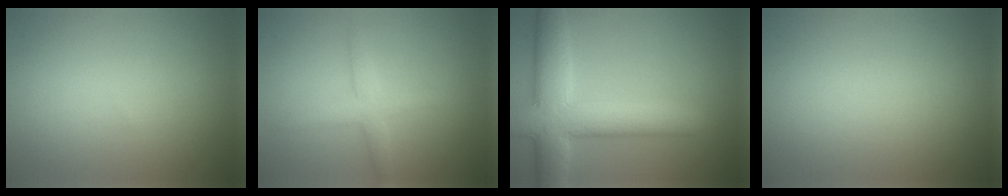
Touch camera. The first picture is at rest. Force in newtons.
{"total": 2.7, "press": 2.7, "slide": 0.1}
{"total": 9.0, "press": 9.0, "slide": 0.8}
{"total": 0.0}